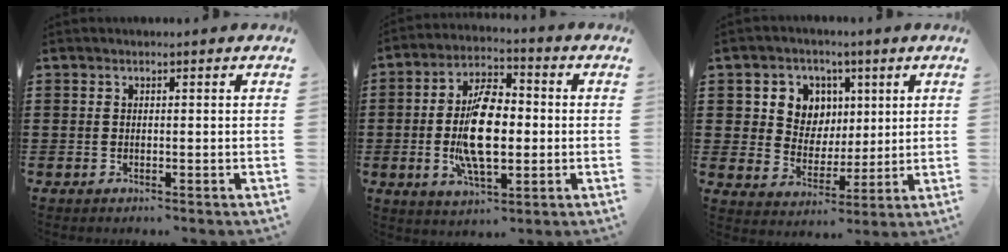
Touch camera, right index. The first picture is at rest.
{"total": 11.4, "force": [-1.0, 5.2, 10.1], "torque": [-0.200, 0.002, -0.022]}
{"total": 7.0, "force": [2.4, 6.5, 1.4], "torque": [-0.050, 0.003, 0.041]}